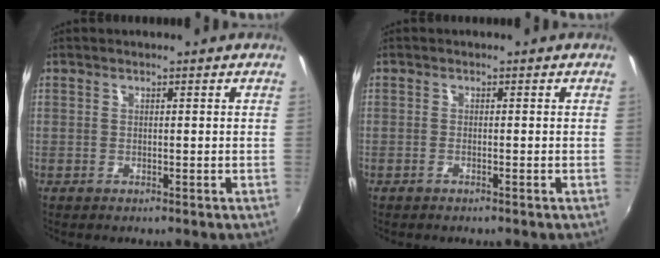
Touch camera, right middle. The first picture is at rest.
{"total": 0.8, "force": [-0.6, -0.3, 0.5], "torque": [-0.007, 0.000, -0.013]}